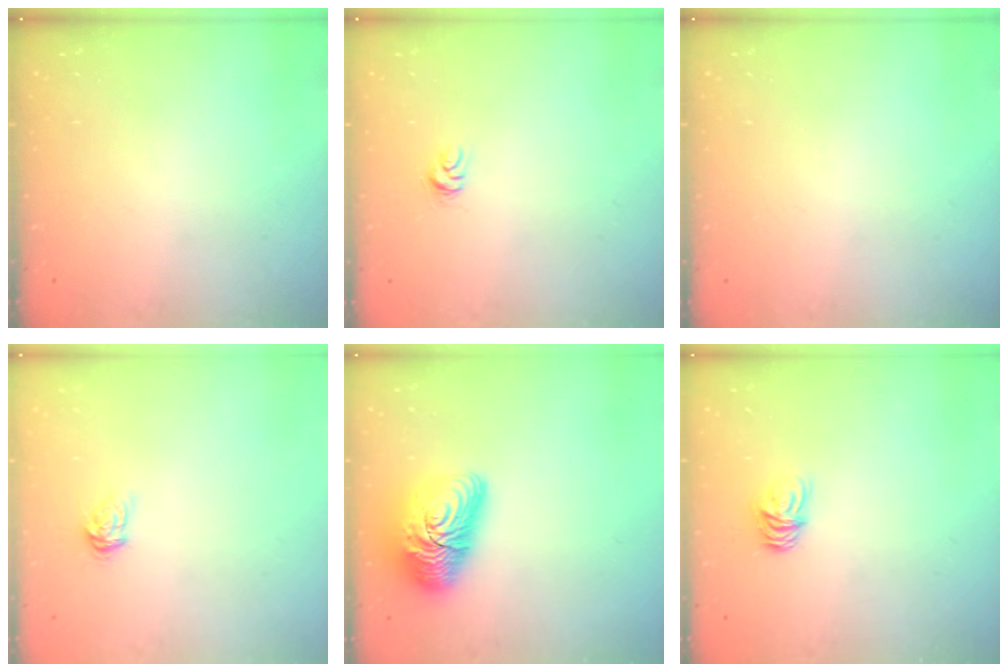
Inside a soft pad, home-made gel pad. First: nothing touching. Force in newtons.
{"total": 4.2, "press": 4.2, "slide": 0.2}
{"total": 0.0}
{"total": 4.5, "press": 4.5, "slide": 0.6}
{"total": 14.7, "press": 14.6, "slide": 1.0}
{"total": 7.6, "press": 7.6, "slide": 0.7}